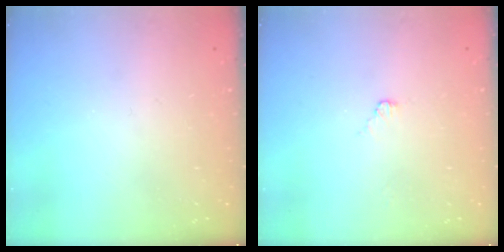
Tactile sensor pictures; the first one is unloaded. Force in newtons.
{"total": 2.5, "press": 2.5, "slide": 0.3}